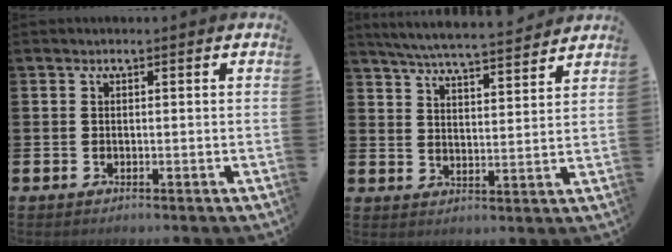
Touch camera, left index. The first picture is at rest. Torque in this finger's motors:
{"motor_torque": [1.05, -1.09, 0.23, 0.08]}